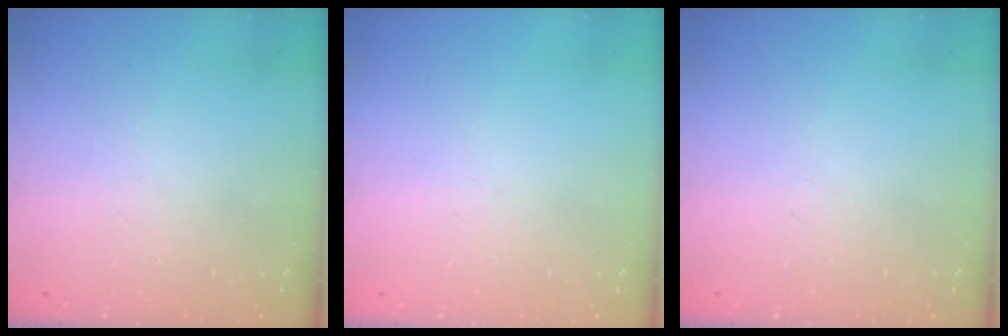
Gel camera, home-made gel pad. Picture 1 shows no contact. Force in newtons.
{"total": 0.0}
{"total": 0.0}